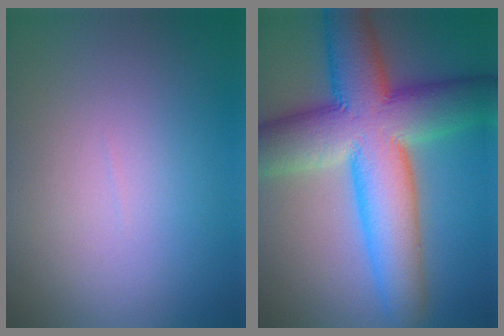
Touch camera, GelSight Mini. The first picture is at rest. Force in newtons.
{"total": 13.2, "press": 13.2, "slide": 0.4}